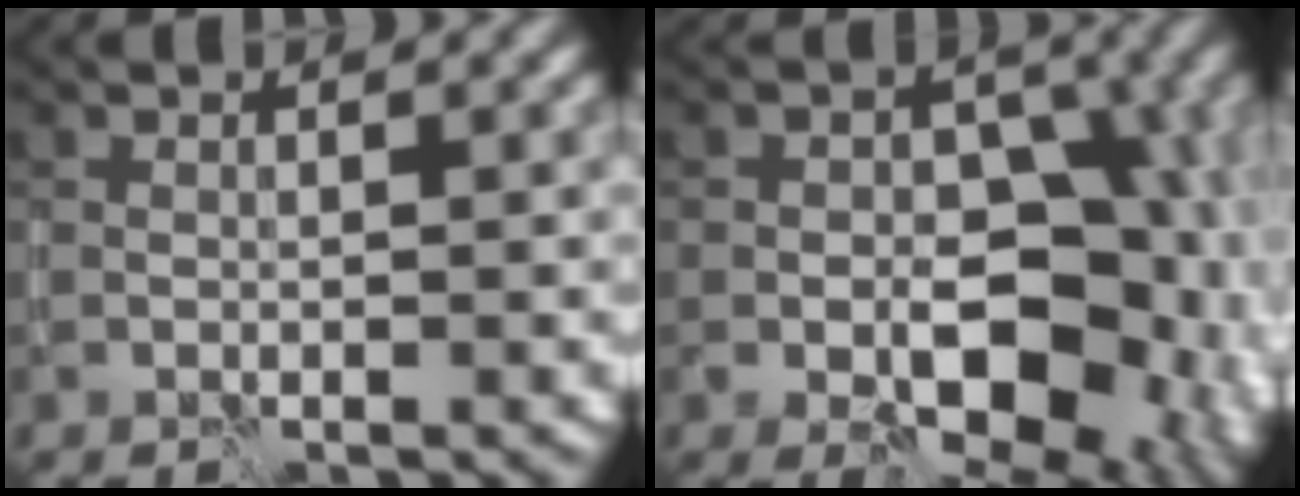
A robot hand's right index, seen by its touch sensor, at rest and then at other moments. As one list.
[{"total": 13.9, "force": [-2.3, 9.2, 10.2], "torque": [-0.108, -0.017, -0.022]}]